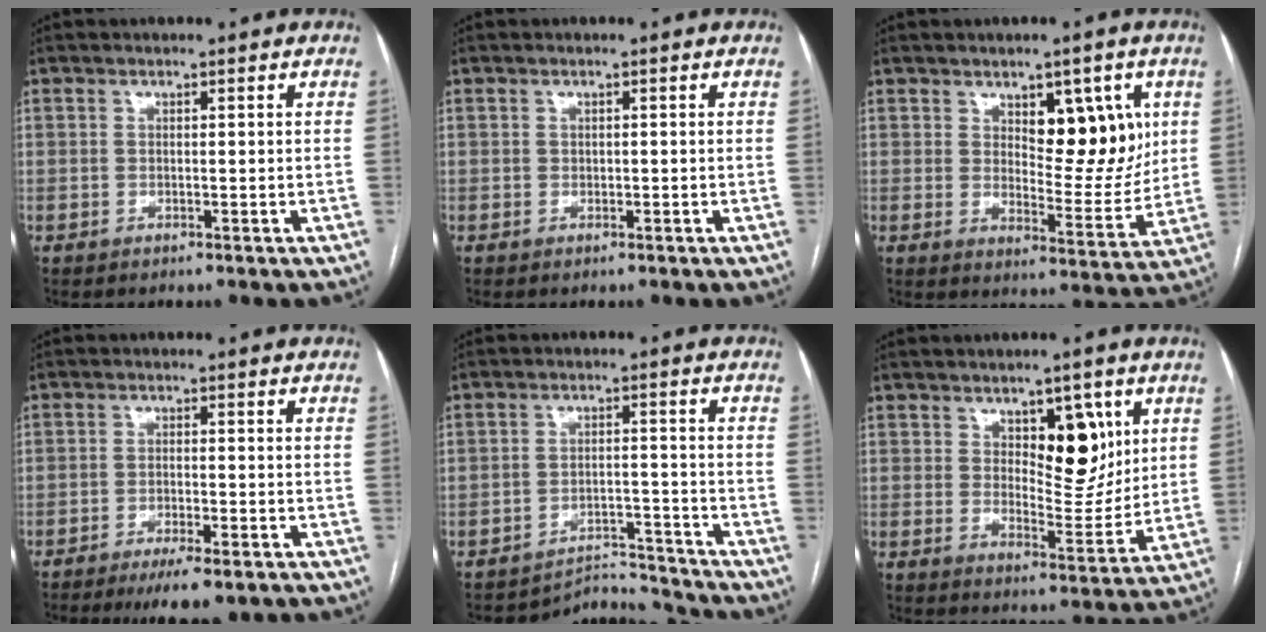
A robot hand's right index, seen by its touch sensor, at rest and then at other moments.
{"total": 0.0}
{"total": 9.9, "force": [3.7, 4.3, 8.1], "torque": [-0.106, 0.002, 0.063]}
{"total": 9.0, "force": [-7.2, 1.6, 5.1], "torque": [-0.063, -0.011, -0.104]}
{"total": 7.0, "force": [-6.7, 0.7, -2.0], "torque": [0.037, 0.034, -0.098]}
{"total": 9.0, "force": [3.7, 3.9, 7.2], "torque": [-0.100, 0.002, 0.064]}